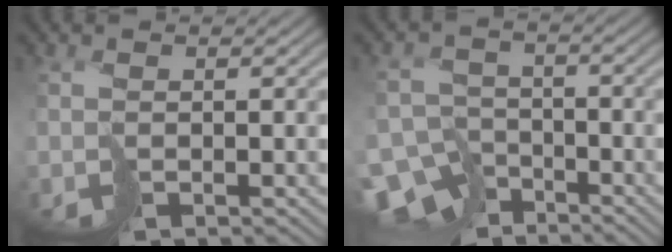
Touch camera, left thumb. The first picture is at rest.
{"total": 9.0, "force": [-7.4, 4.7, 2.1], "torque": [-0.039, -0.018, -0.131]}